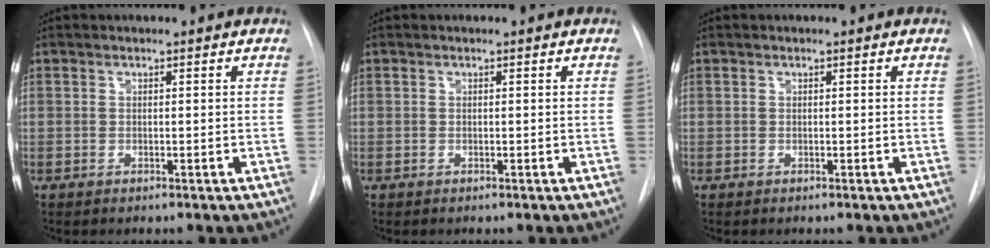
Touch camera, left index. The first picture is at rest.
{"total": 0.0}
{"total": 0.0}